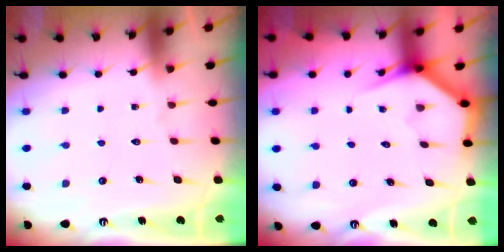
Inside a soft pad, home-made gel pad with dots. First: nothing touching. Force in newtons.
{"total": 3.5, "press": 3.5, "slide": 0.3}